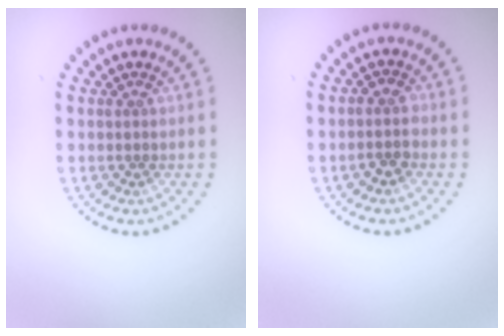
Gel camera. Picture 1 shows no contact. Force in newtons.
{"total": 2.0, "press": 1.8, "slide": 0.9}